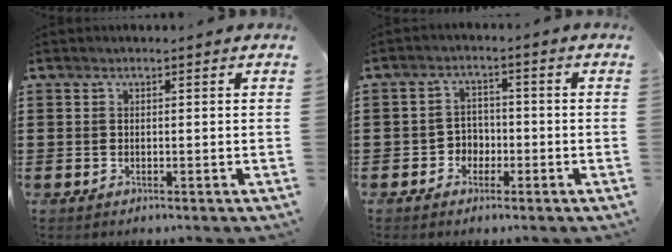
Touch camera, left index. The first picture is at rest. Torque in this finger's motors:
{"motor_torque": [0.19, 0.19, 0.01, 0.01]}